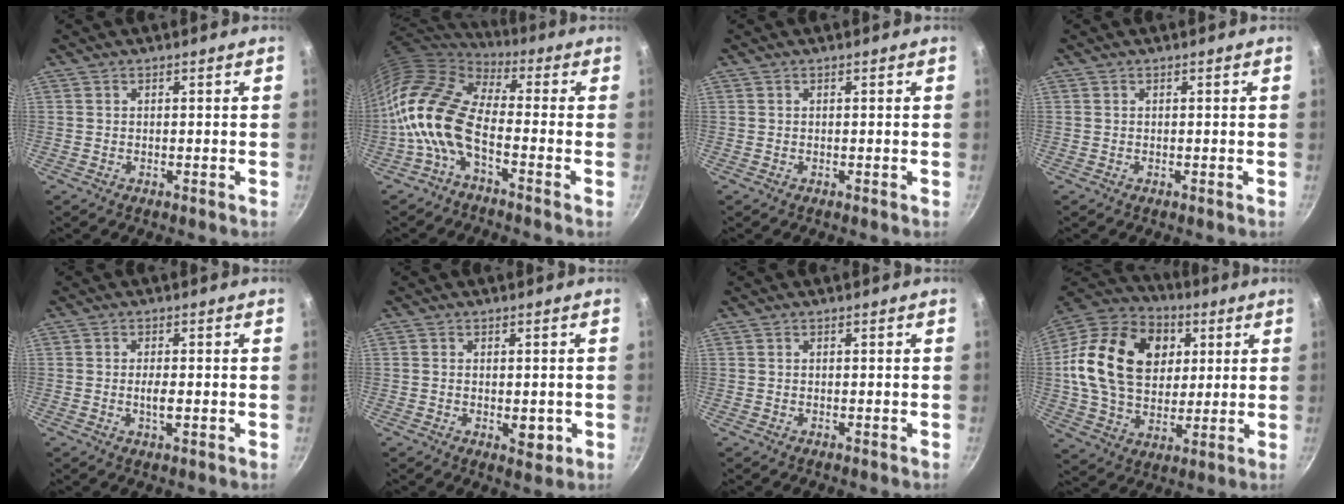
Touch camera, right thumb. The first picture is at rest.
{"total": 12.9, "force": [-3.6, 6.2, 10.7], "torque": [-0.201, 0.029, -0.091]}
{"total": 0.0}
{"total": 0.0}
{"total": 2.6, "force": [-0.3, 0.8, 2.4], "torque": [-0.049, -0.002, -0.009]}
{"total": 3.7, "force": [-0.6, 2.0, 3.0], "torque": [-0.040, -0.007, -0.006]}
{"total": 0.0}
{"total": 24.5, "force": [5.3, 17.8, 16.0], "torque": [-0.262, 0.010, 0.088]}